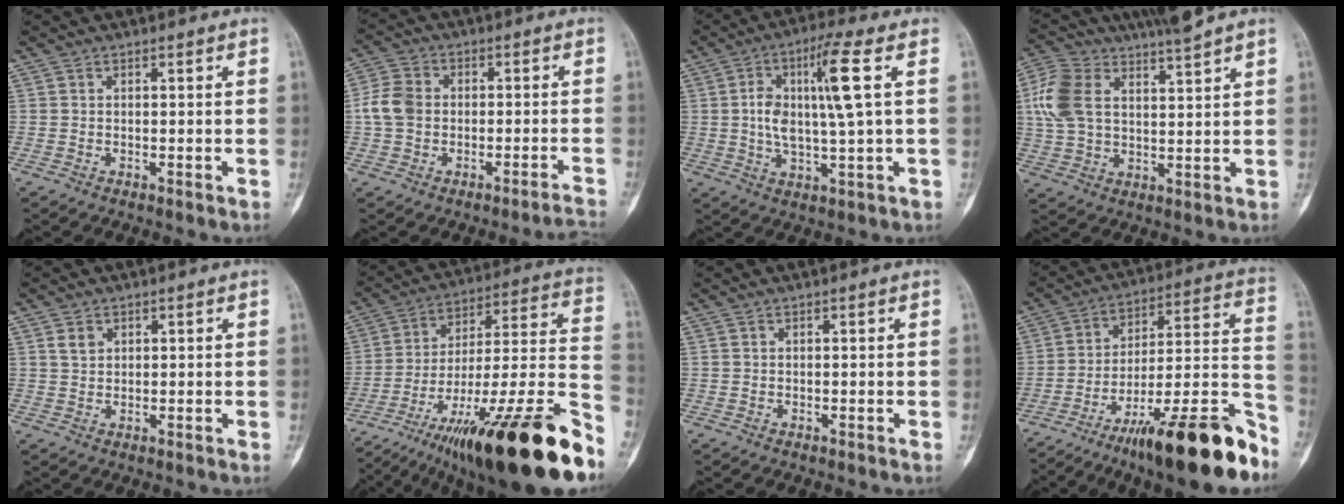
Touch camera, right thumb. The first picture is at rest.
{"total": 6.6, "force": [-2.6, 4.4, 4.1], "torque": [-0.075, 0.046, -0.047]}
{"total": 11.7, "force": [2.2, 1.7, 11.4], "torque": [-0.225, 0.008, 0.038]}
{"total": 10.8, "force": [5.8, 4.1, 8.2], "torque": [-0.175, 0.000, 0.116]}
{"total": 2.2, "force": [1.2, 1.6, 1.0], "torque": [-0.013, -0.003, 0.025]}
{"total": 34.2, "force": [-20.8, 6.1, 26.5], "torque": [-0.342, 0.051, -0.329]}
{"total": 0.0}
{"total": 25.9, "force": [-16.7, 5.2, 19.2], "torque": [-0.212, 0.085, -0.260]}